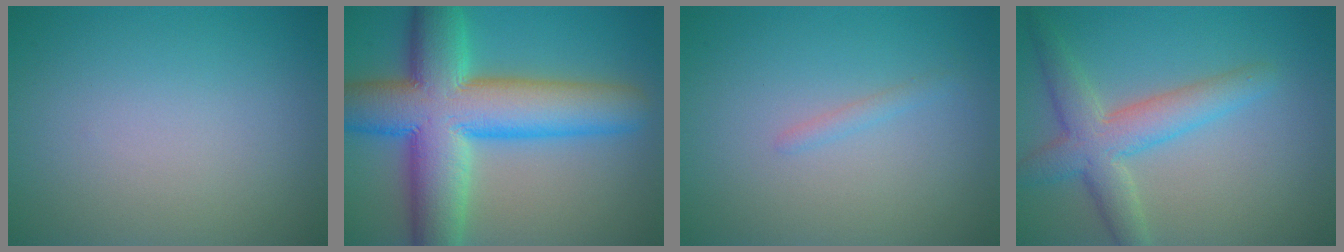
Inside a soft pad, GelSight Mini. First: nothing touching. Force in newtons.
{"total": 13.2, "press": 13.2, "slide": 0.5}
{"total": 0.7, "press": 0.7, "slide": 0.0}
{"total": 4.9, "press": 4.9, "slide": 0.2}